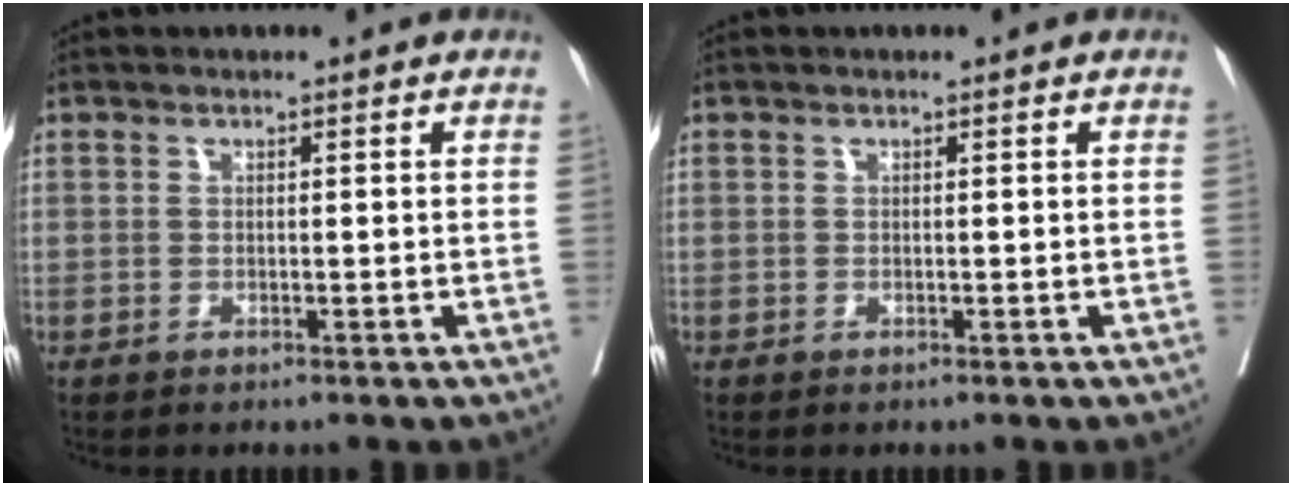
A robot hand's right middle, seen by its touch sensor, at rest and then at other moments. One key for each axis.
{"total": 0.0}